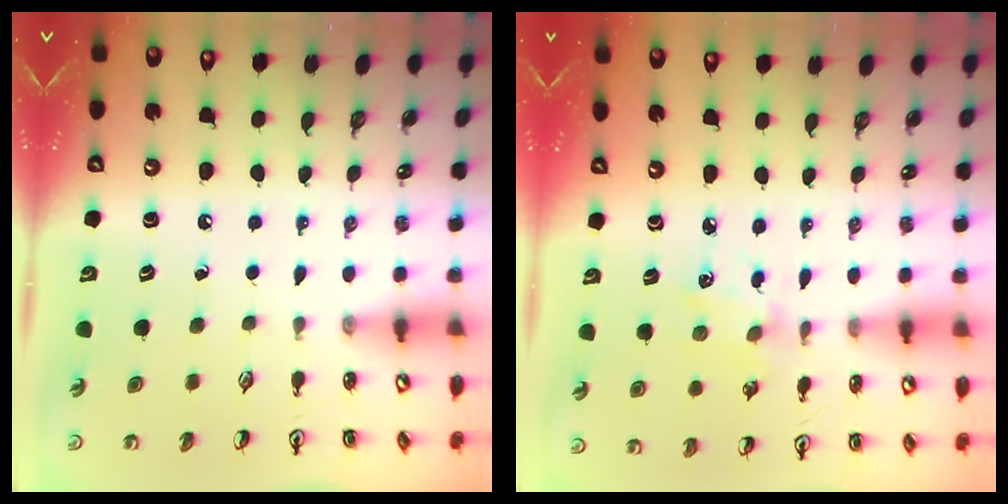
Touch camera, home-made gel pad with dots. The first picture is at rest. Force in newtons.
{"total": 2.9, "press": 2.8, "slide": 0.4}